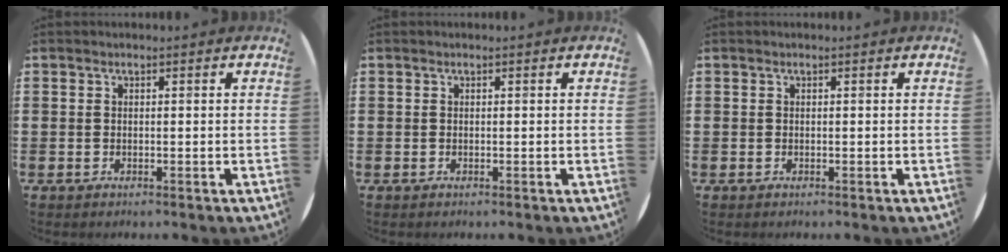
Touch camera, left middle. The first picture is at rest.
{"total": 0.0}
{"total": 0.0}